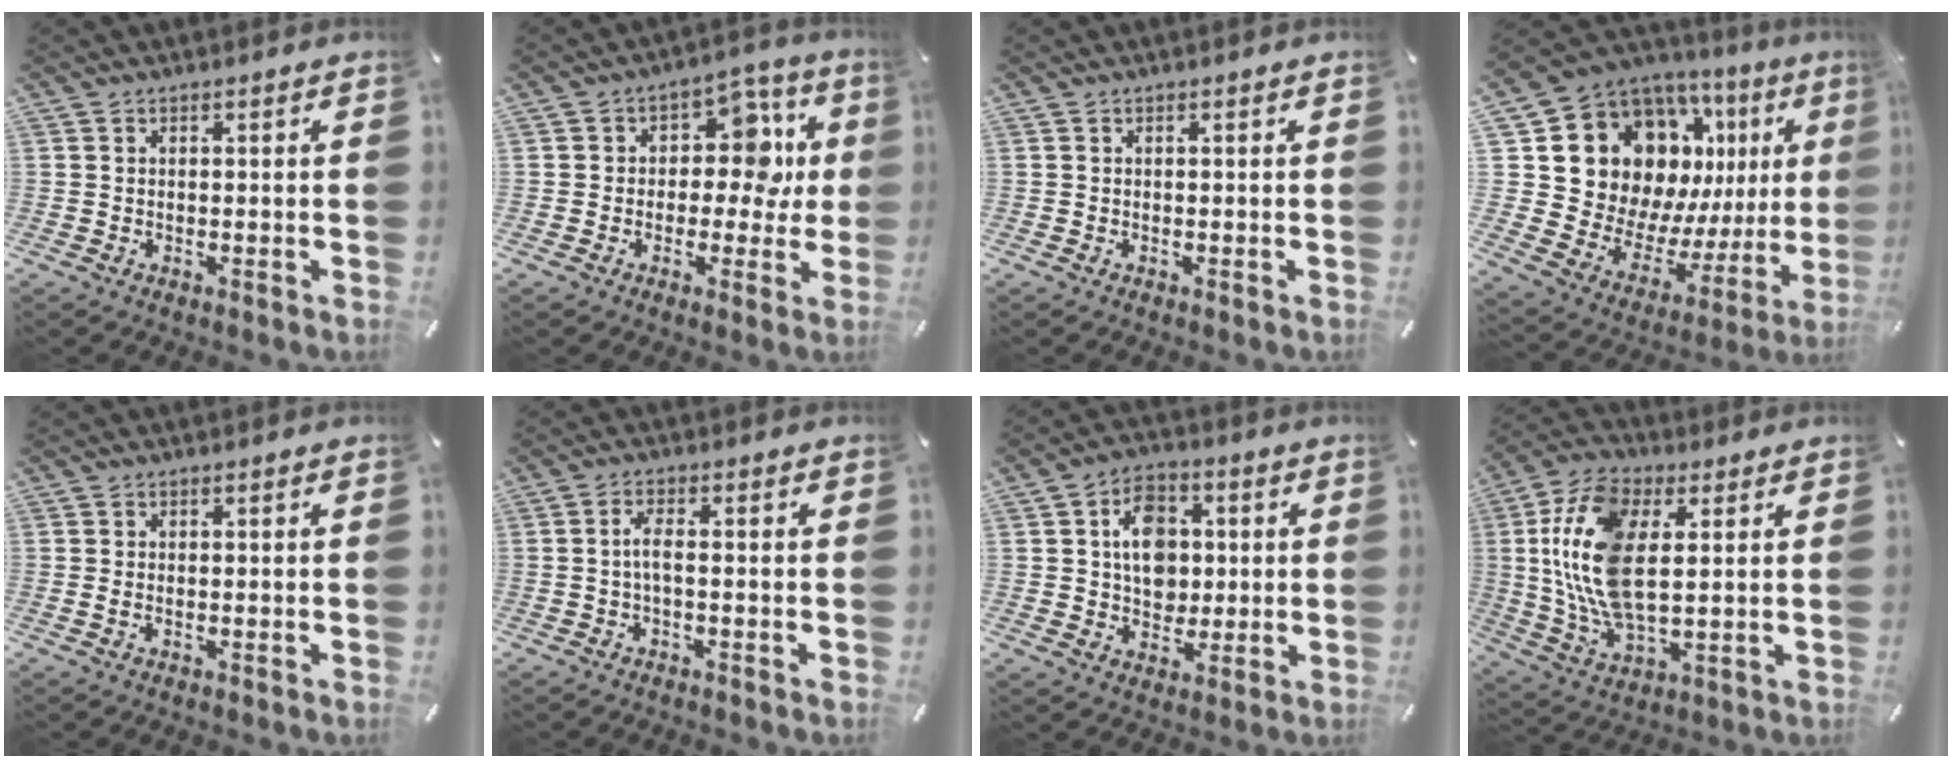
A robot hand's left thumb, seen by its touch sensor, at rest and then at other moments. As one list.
[{"total": 12.5, "force": [1.8, 8.9, 8.6], "torque": [-0.113, -0.001, 0.033]}, {"total": 0.0}, {"total": 19.3, "force": [9.8, 13.9, 9.2], "torque": [-0.149, -0.080, 0.203]}, {"total": 0.9, "force": [-0.1, 0.5, 0.8], "torque": [-0.015, 0.003, -0.002]}, {"total": 3.7, "force": [-0.5, 0.9, 3.6], "torque": [-0.071, 0.002, -0.013]}, {"total": 10.1, "force": [1.1, 8.3, 5.6], "torque": [-0.081, 0.011, 0.021]}, {"total": 16.7, "force": [3.6, 9.1, 13.6], "torque": [-0.320, -0.005, 0.062]}]